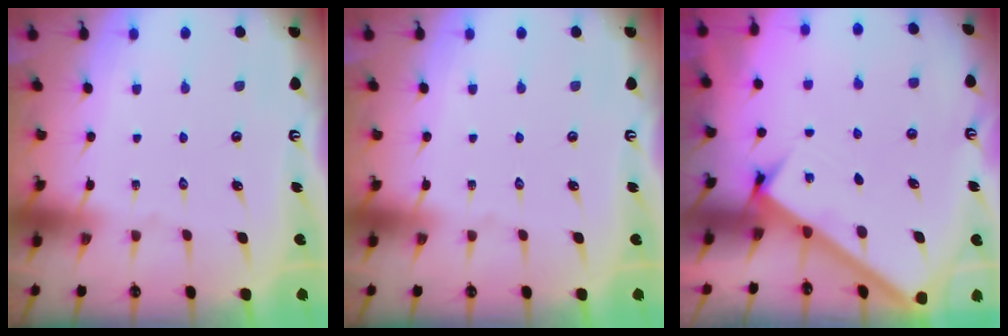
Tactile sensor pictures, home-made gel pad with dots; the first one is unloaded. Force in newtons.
{"total": 0.0}
{"total": 2.5, "press": 2.5, "slide": 0.3}